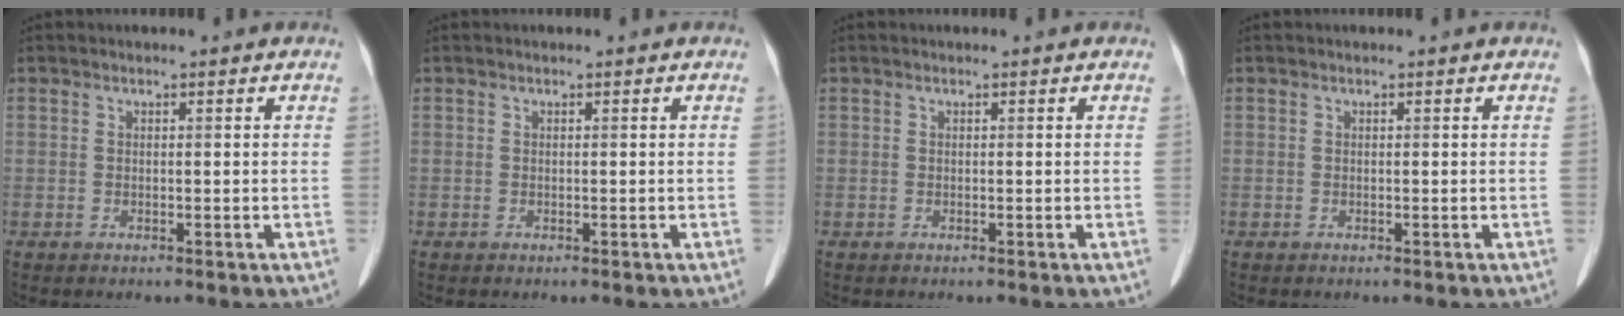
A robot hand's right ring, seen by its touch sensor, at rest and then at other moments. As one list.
[{"total": 0.0}, {"total": 0.0}, {"total": 0.0}]